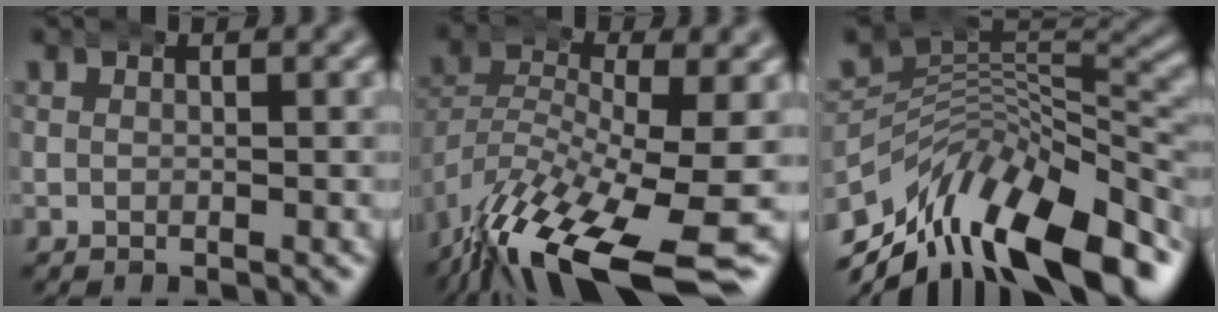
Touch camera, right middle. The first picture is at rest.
{"total": 11.5, "force": [-6.9, 4.5, 8.0], "torque": [-0.160, -0.053, -0.084]}
{"total": 14.8, "force": [-5.8, 9.0, 10.2], "torque": [-0.134, -0.005, -0.097]}